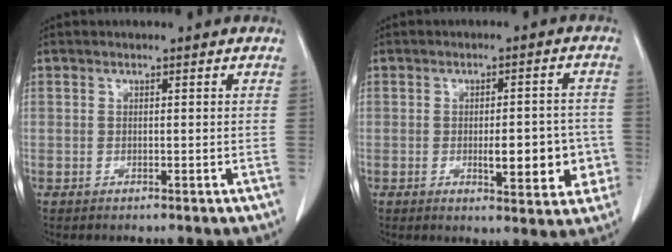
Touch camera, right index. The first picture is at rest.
{"total": 8.4, "force": [-1.8, 2.7, 7.7], "torque": [-0.095, 0.006, -0.017]}